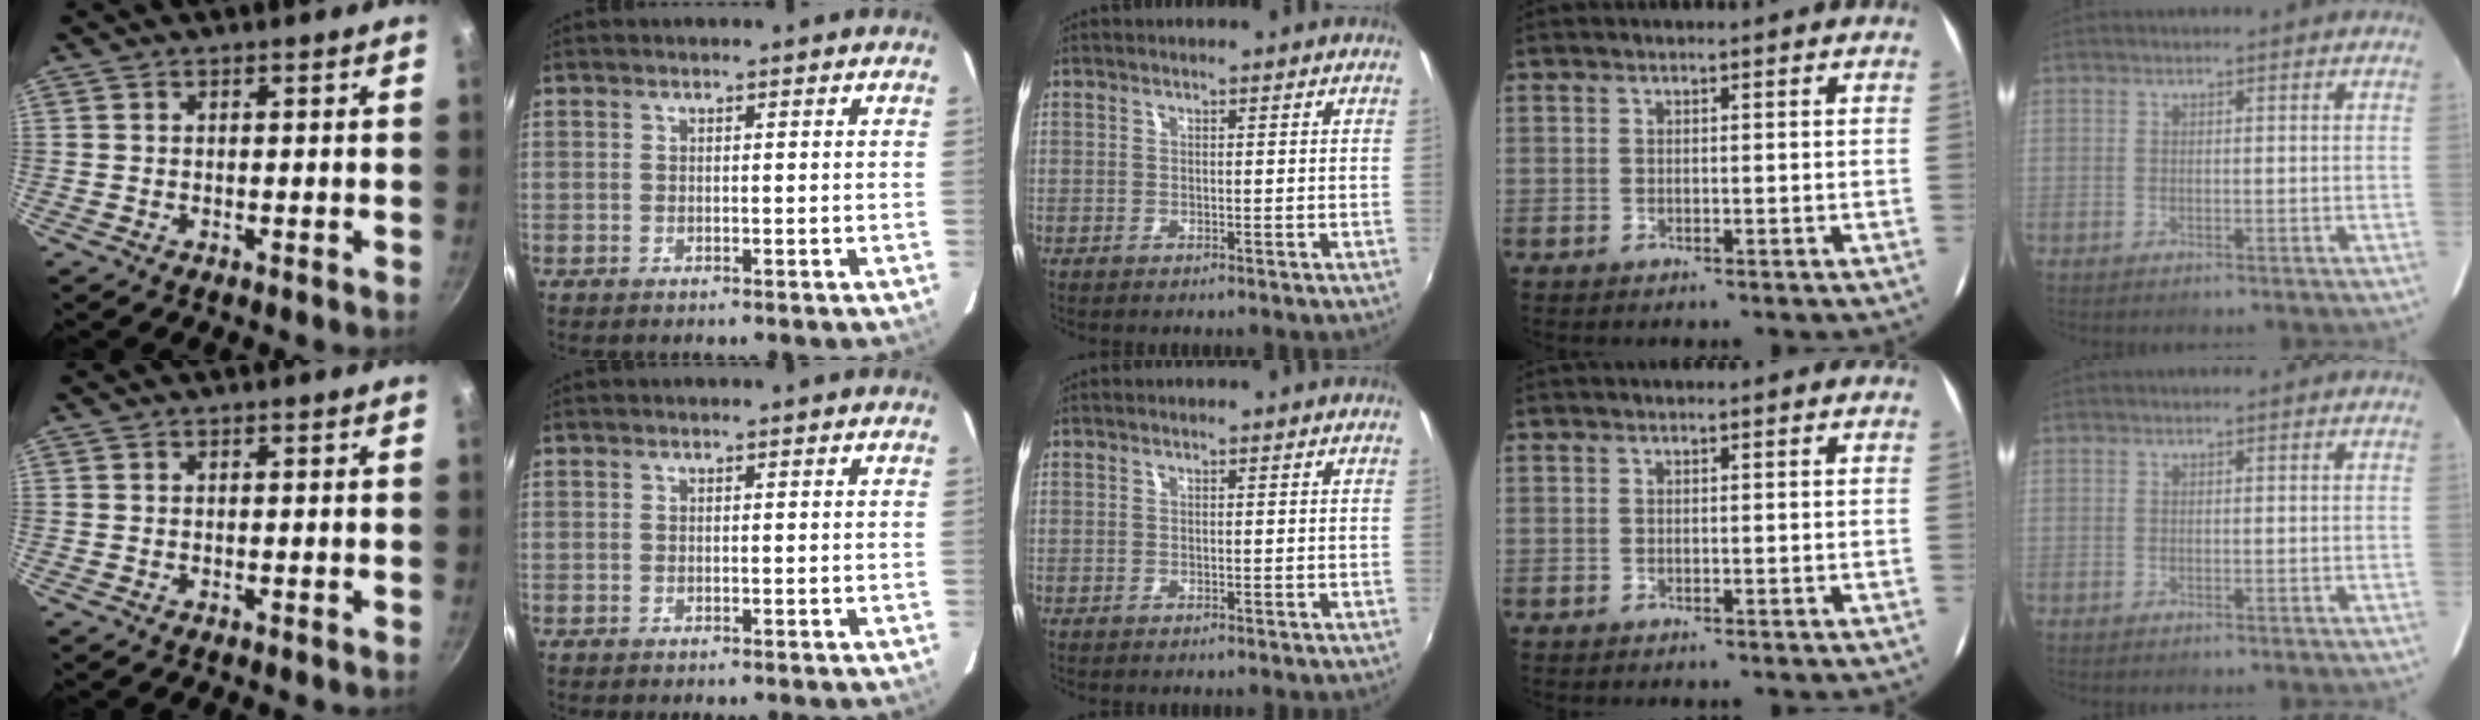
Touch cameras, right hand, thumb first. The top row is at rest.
{}